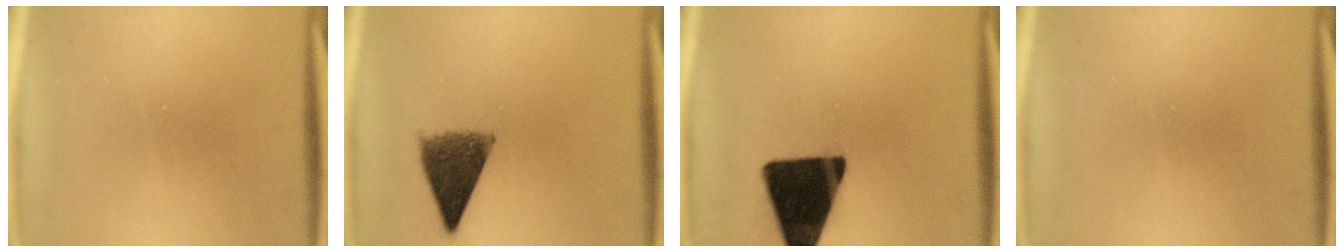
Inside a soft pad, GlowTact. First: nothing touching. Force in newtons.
{"total": 8.2}
{"total": 19.0}
{"total": 0.0}